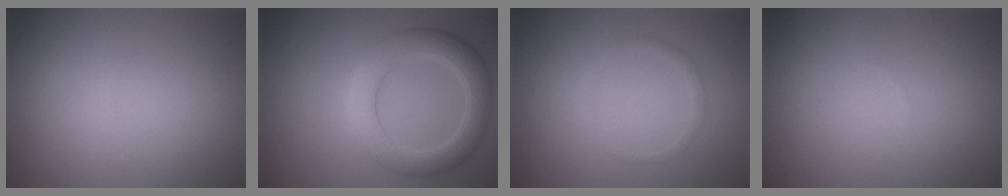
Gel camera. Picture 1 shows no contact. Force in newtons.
{"total": 4.9, "press": 4.9, "slide": 0.4}
{"total": 0.9, "press": 0.9, "slide": 0.1}
{"total": 0.0}